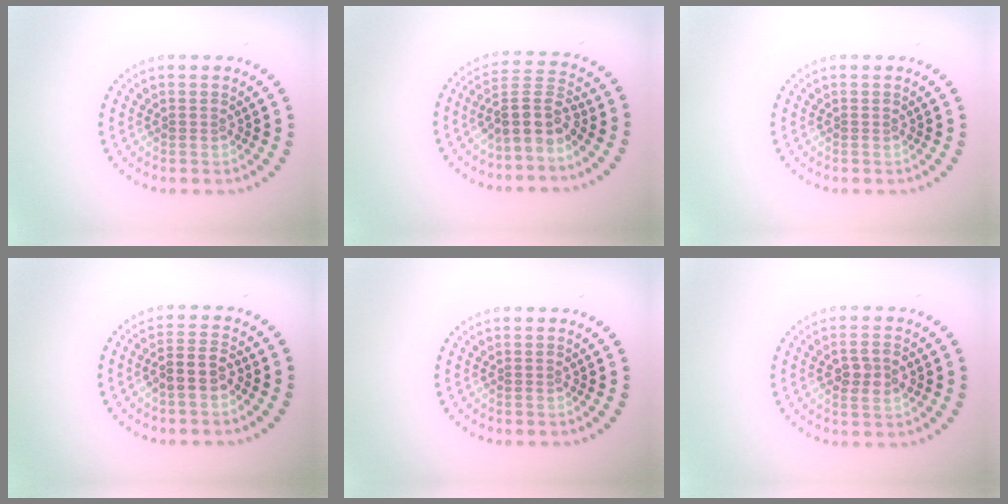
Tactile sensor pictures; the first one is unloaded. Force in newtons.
{"total": 4.0, "press": 3.6, "slide": 1.9}
{"total": 0.0}
{"total": 2.4, "press": 2.3, "slide": 1.0}
{"total": 0.0}
{"total": 2.4, "press": 2.4, "slide": 0.2}